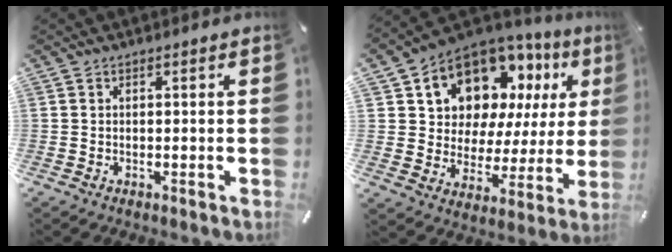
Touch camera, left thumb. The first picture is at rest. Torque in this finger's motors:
{"motor_torque": [1.51, 0.66, 2.08, -0.69, 0.20]}